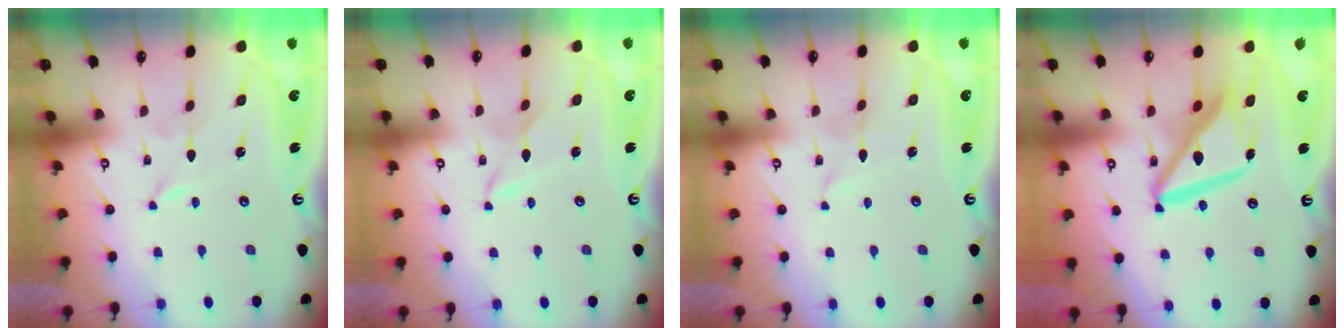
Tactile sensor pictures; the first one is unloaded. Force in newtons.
{"total": 3.4, "press": 3.4, "slide": 0.3}
{"total": 1.5, "press": 1.4, "slide": 0.2}
{"total": 14.9, "press": 14.8, "slide": 1.6}